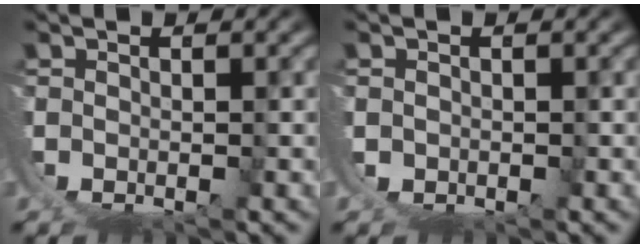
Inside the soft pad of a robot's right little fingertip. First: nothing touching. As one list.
[{"total": 0.9, "force": [0.7, 0.2, -0.5], "torque": [-0.001, 0.002, 0.012]}]